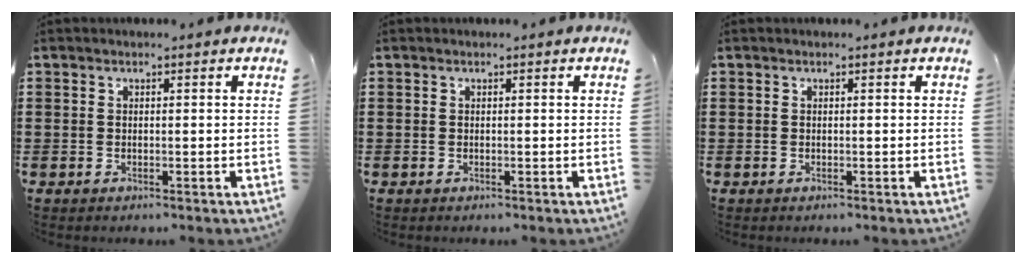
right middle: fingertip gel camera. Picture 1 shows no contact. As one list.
[{"total": 0.0}, {"total": 0.0}]